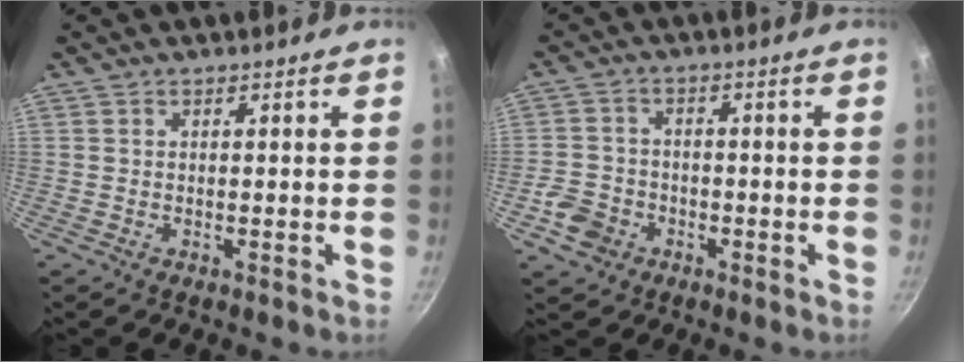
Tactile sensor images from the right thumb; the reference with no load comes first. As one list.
[{"total": 5.7, "force": [-2.7, 4.6, 2.1], "torque": [-0.026, 0.018, -0.048]}]